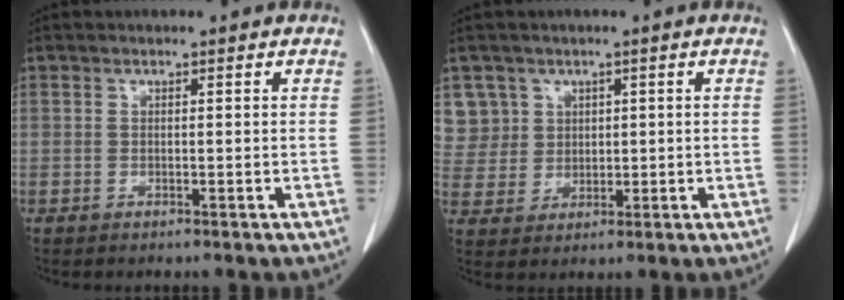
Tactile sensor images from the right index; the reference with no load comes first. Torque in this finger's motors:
{"motor_torque": [-0.33, 0.30, -0.02, 0.00]}